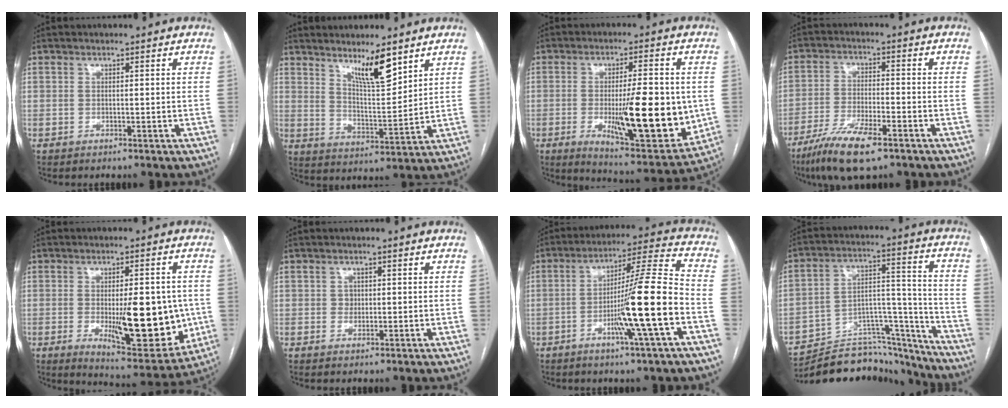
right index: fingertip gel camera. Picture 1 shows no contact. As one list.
[{"total": 8.2, "force": [6.0, 0.9, 5.5], "torque": [-0.102, -0.014, 0.111]}, {"total": 18.0, "force": [-2.0, 4.1, 17.4], "torque": [-0.261, -0.026, -0.020]}, {"total": 10.1, "force": [-6.8, 1.9, 7.2], "torque": [-0.137, -0.021, -0.119]}, {"total": 16.3, "force": [-2.3, 5.1, 15.3], "torque": [-0.212, -0.018, -0.018]}, {"total": 1.2, "force": [0.1, 1.1, 0.3], "torque": [-0.004, 0.001, 0.003]}, {"total": 14.5, "force": [-4.5, -1.1, 13.7], "torque": [-0.229, 0.002, -0.080]}, {"total": 21.8, "force": [-20.7, 5.2, 4.4], "torque": [-0.057, 0.052, -0.308]}]